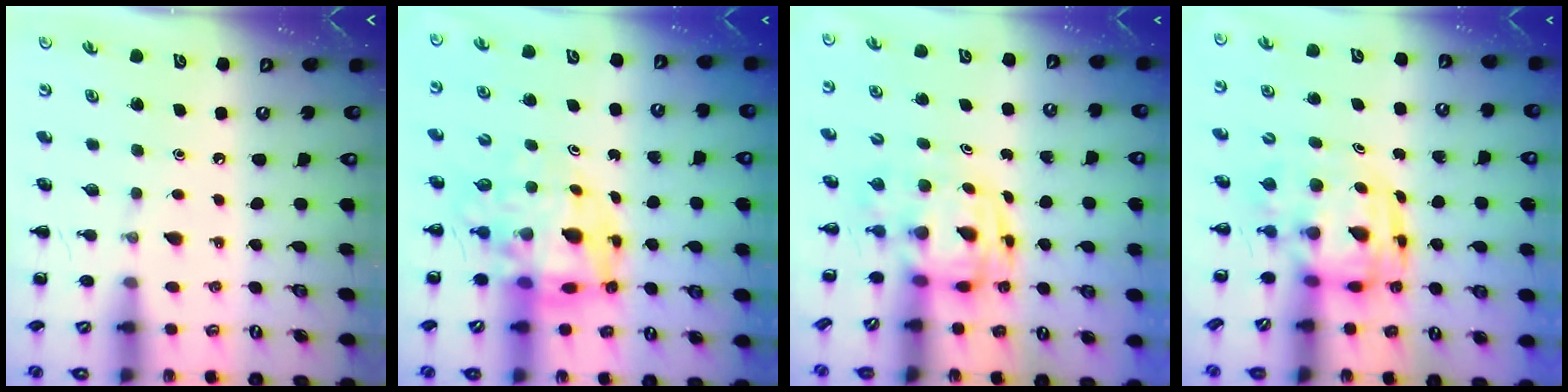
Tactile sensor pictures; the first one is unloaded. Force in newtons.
{"total": 10.6, "press": 10.1, "slide": 3.3}
{"total": 2.9, "press": 2.9, "slide": 0.6}
{"total": 3.6, "press": 3.5, "slide": 0.7}